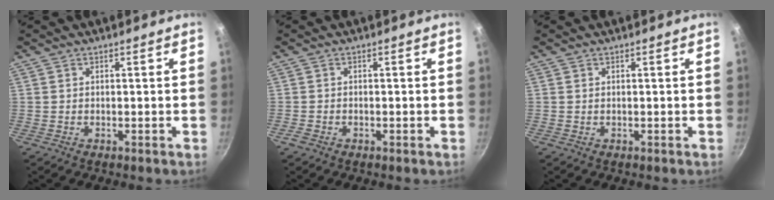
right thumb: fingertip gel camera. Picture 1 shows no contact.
{"total": 1.1, "force": [-0.7, 0.7, 0.4], "torque": [-0.013, 0.003, -0.013]}
{"total": 0.0}